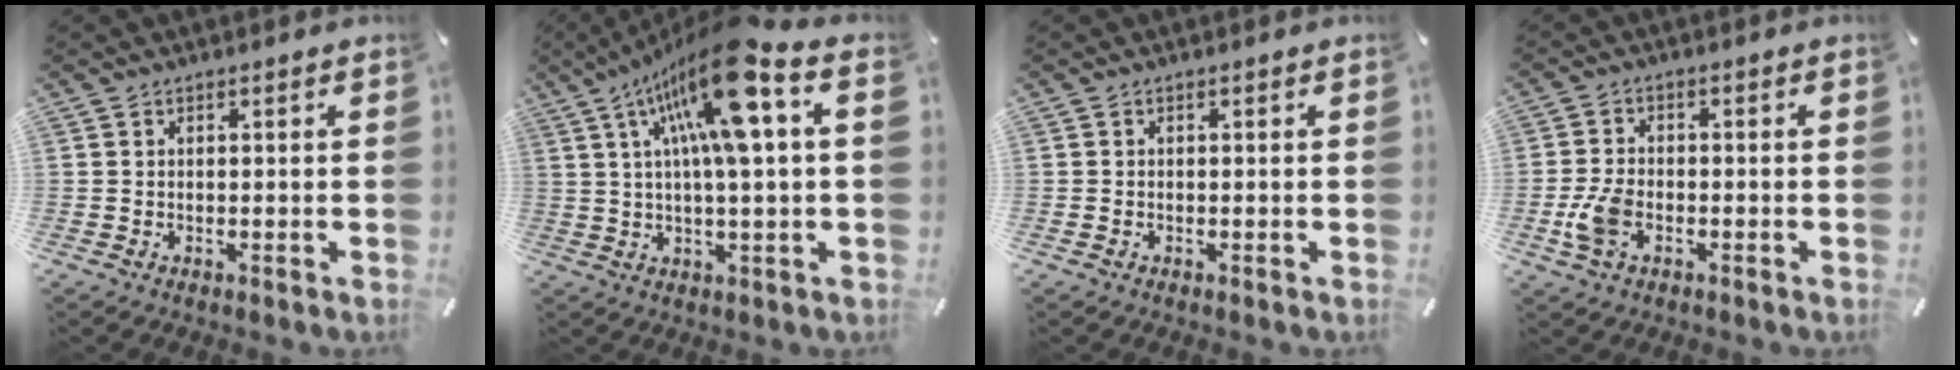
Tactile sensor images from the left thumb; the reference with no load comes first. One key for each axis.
{"total": 17.3, "fx": 6.7, "fy": 3.7, "fz": 15.6, "tx": -0.290, "ty": -0.024, "tz": 0.099}
{"total": 0.5, "fx": -0.3, "fy": 0.3, "fz": 0.3, "tx": -0.006, "ty": 0.001, "tz": -0.006}
{"total": 6.4, "fx": -2.1, "fy": 4.1, "fz": 4.5, "tx": -0.104, "ty": 0.005, "tz": -0.041}